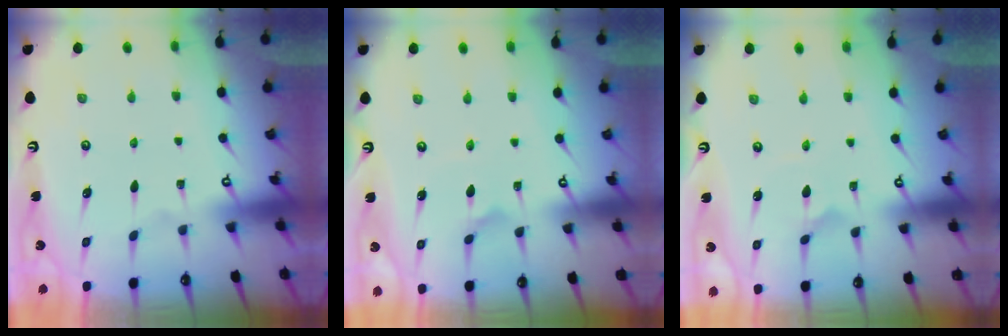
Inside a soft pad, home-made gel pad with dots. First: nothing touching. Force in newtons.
{"total": 2.3, "press": 2.3, "slide": 0.2}
{"total": 2.3, "press": 2.3, "slide": 0.0}